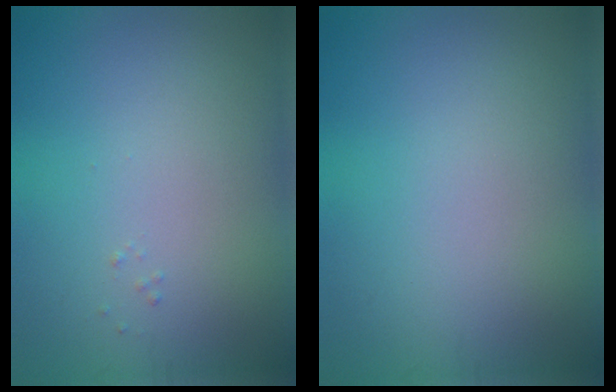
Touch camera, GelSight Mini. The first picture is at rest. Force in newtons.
{"total": 0.0}